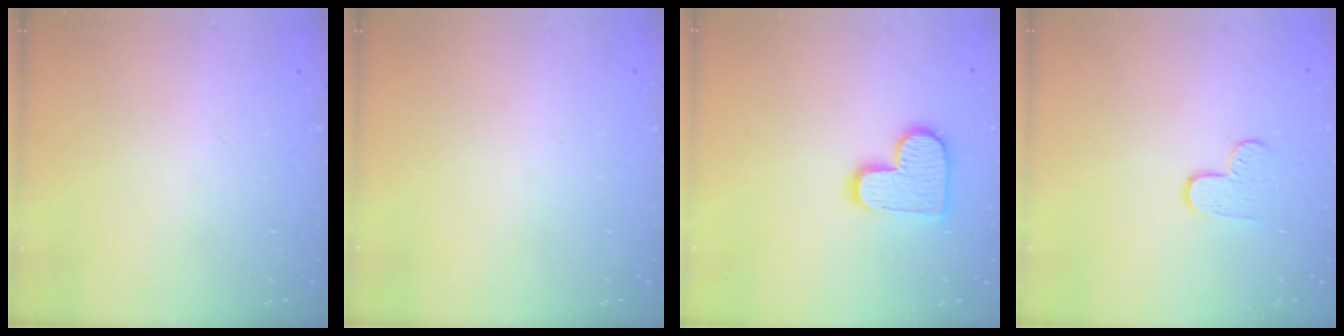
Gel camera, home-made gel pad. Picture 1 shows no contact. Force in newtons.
{"total": 0.0}
{"total": 12.0, "press": 12.0, "slide": 0.6}
{"total": 4.5, "press": 4.5, "slide": 0.4}